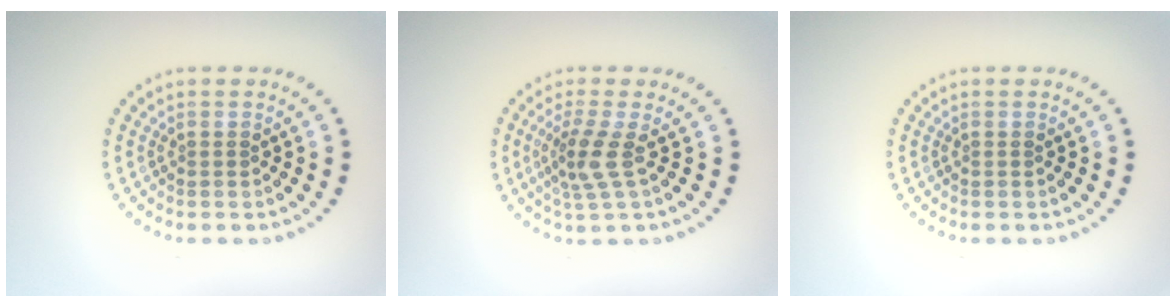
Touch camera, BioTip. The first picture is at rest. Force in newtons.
{"total": 2.8, "press": 2.1, "slide": 1.8}
{"total": 0.0}